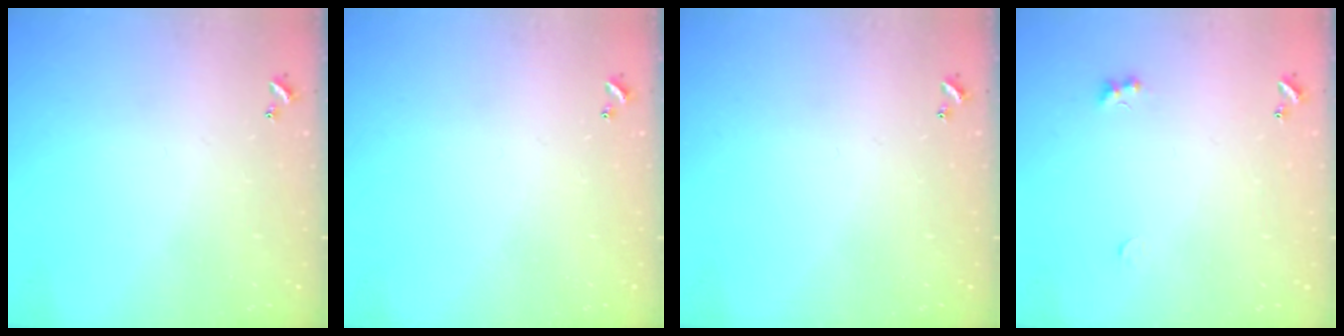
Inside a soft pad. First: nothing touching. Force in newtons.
{"total": 0.0}
{"total": 0.0}
{"total": 1.8, "press": 1.7, "slide": 0.4}